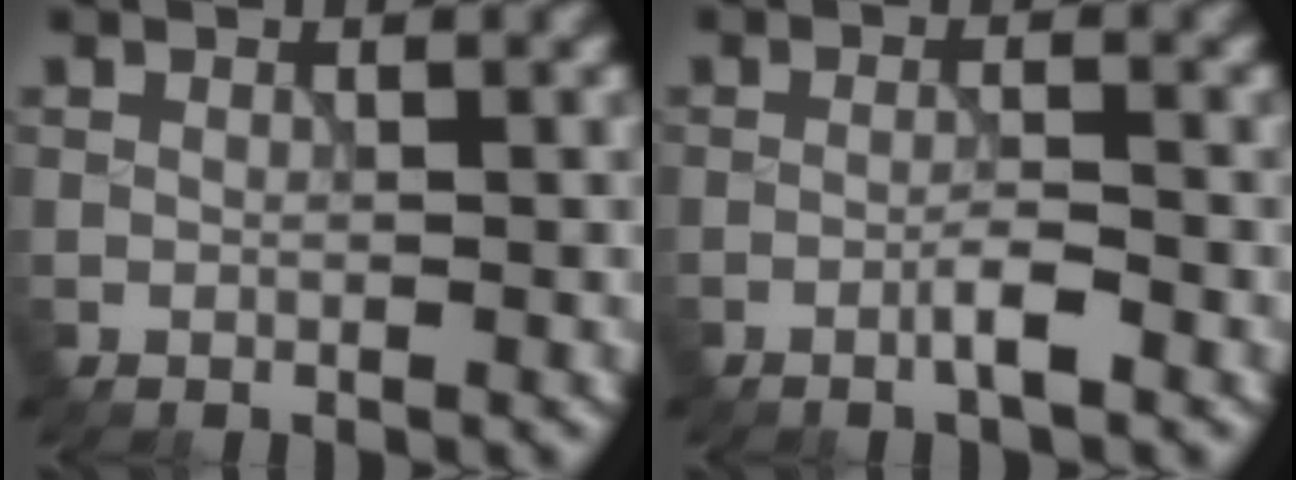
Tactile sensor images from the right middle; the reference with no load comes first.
{"total": 2.0, "force": [-1.0, 0.1, 1.7], "torque": [-0.026, 0.007, -0.022]}